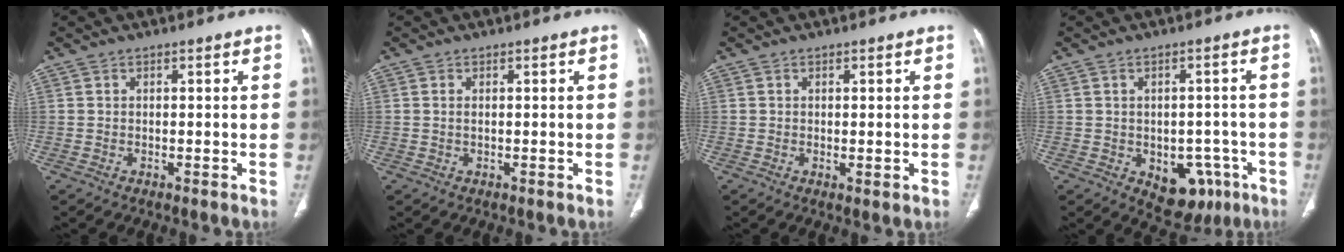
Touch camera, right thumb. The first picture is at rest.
{"total": 0.8, "force": [0.0, 0.4, 0.7], "torque": [-0.019, 0.002, 0.001]}
{"total": 1.1, "force": [0.0, 0.4, 1.0], "torque": [-0.022, -0.007, 0.003]}
{"total": 10.0, "force": [-3.9, 6.8, 6.3], "torque": [-0.043, 0.021, -0.036]}